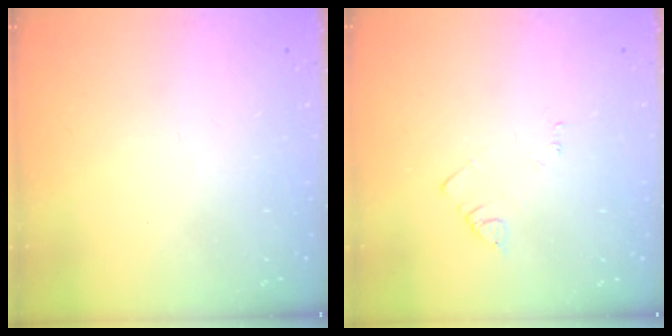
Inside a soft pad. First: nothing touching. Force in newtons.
{"total": 2.7, "press": 2.7, "slide": 0.4}